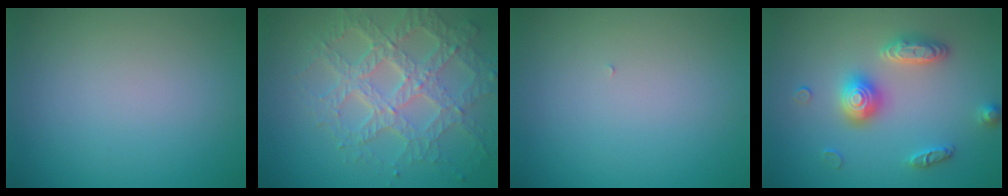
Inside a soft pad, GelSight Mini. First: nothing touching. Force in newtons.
{"total": 6.7, "press": 4.8, "slide": 4.7}
{"total": 0.0}
{"total": 3.4, "press": 3.2, "slide": 0.9}